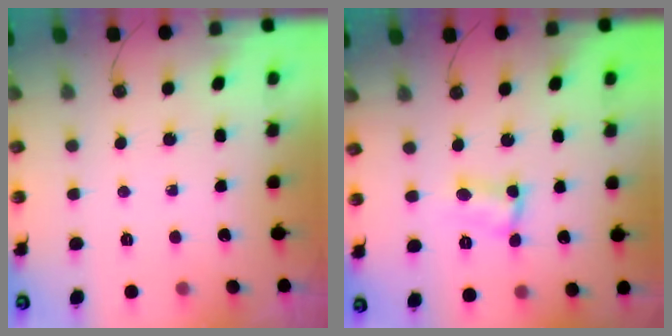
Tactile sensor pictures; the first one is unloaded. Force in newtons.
{"total": 3.3, "press": 3.2, "slide": 0.3}